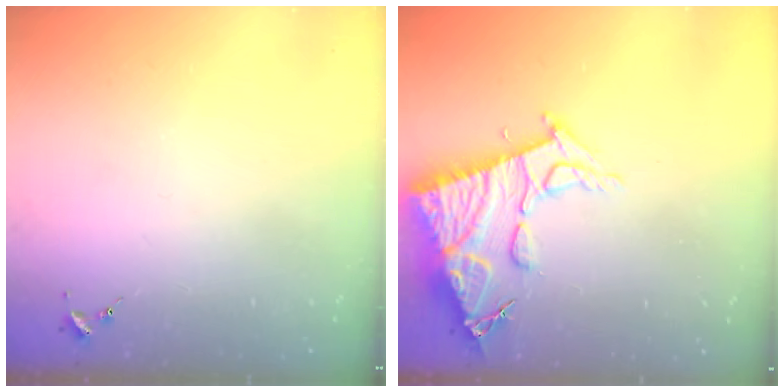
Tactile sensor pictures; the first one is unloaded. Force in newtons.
{"total": 15.4, "press": 15.3, "slide": 1.5}